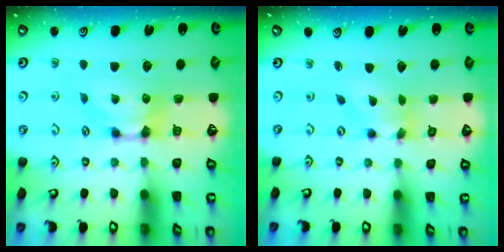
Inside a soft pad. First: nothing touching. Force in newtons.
{"total": 2.1, "press": 1.6, "slide": 1.3}